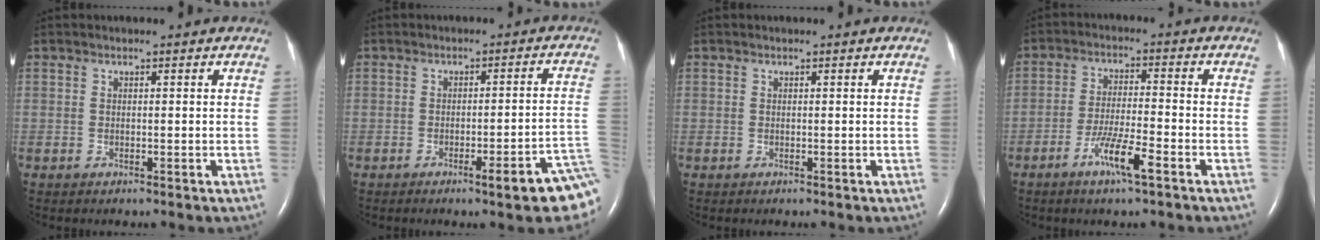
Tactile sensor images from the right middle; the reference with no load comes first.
{"total": 7.7, "force": [-4.9, -0.2, 5.9], "torque": [-0.058, 0.004, -0.061]}
{"total": 0.0}
{"total": 6.5, "force": [-3.7, 0.2, 5.4], "torque": [-0.106, -0.008, -0.069]}